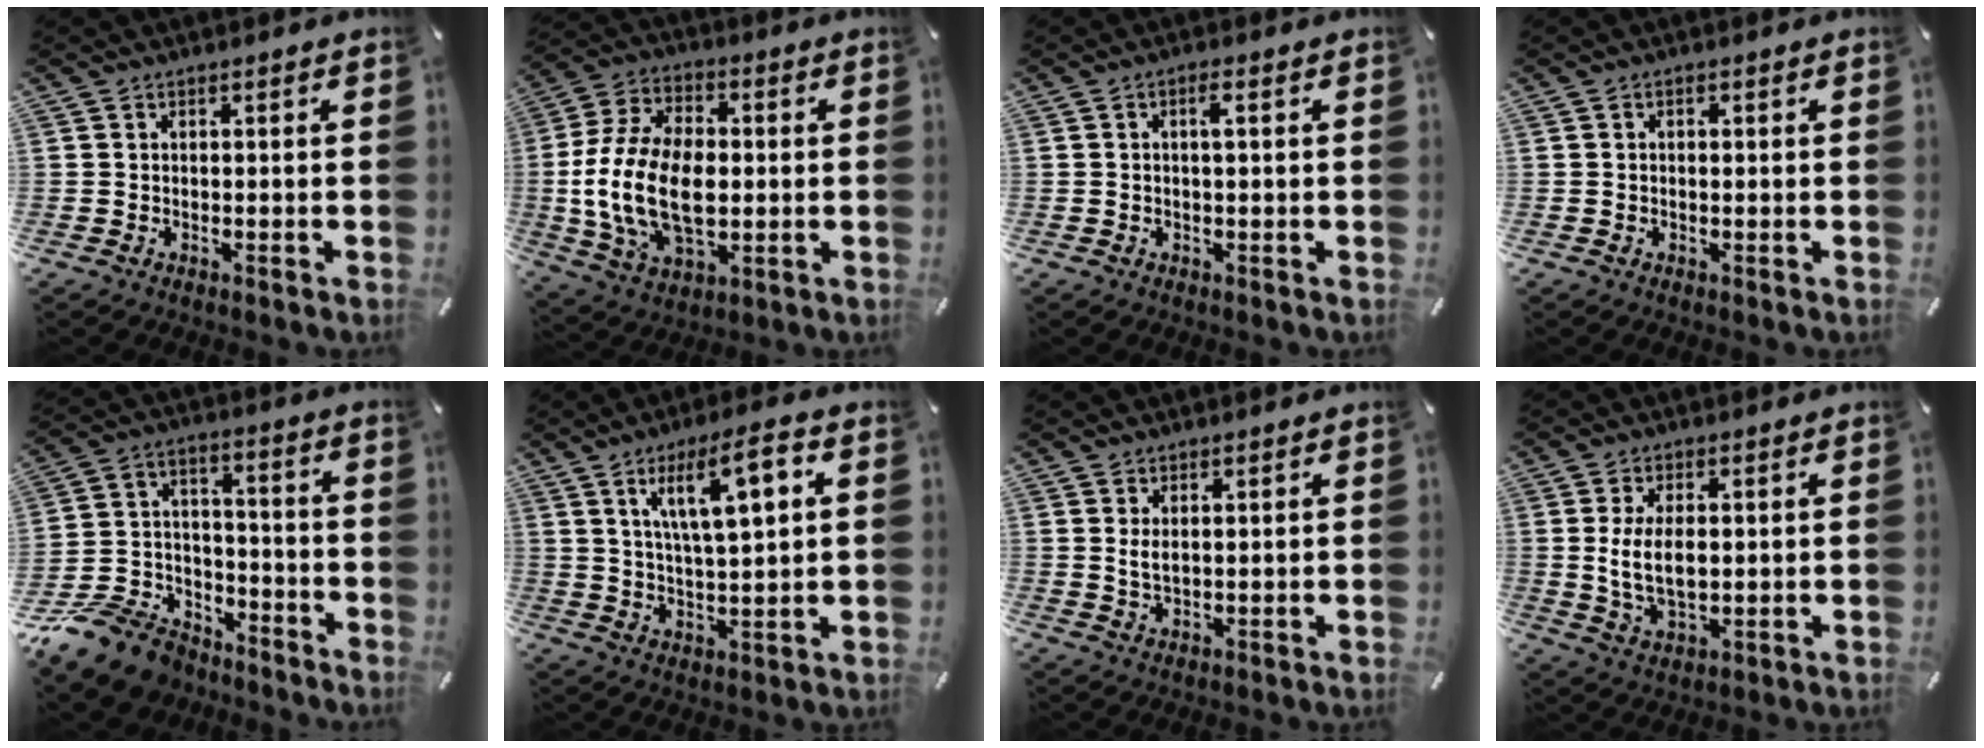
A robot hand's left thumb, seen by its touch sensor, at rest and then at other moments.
{"total": 19.0, "force": [-1.8, 12.4, 14.3], "torque": [-0.316, 0.003, -0.030]}
{"total": 2.5, "force": [0.4, 0.5, 2.4], "torque": [-0.039, 0.001, 0.004]}
{"total": 0.9, "force": [0.0, 0.5, 0.7], "torque": [-0.013, 0.001, -0.001]}
{"total": 13.5, "force": [-10.3, 7.6, 4.3], "torque": [-0.082, 0.057, -0.186]}
{"total": 12.1, "force": [5.5, 3.6, 10.2], "torque": [-0.173, -0.009, 0.089]}
{"total": 2.7, "force": [1.3, 1.1, 2.1], "torque": [-0.044, 0.001, 0.022]}
{"total": 8.6, "force": [1.0, 4.5, 7.2], "torque": [-0.157, -0.004, 0.011]}